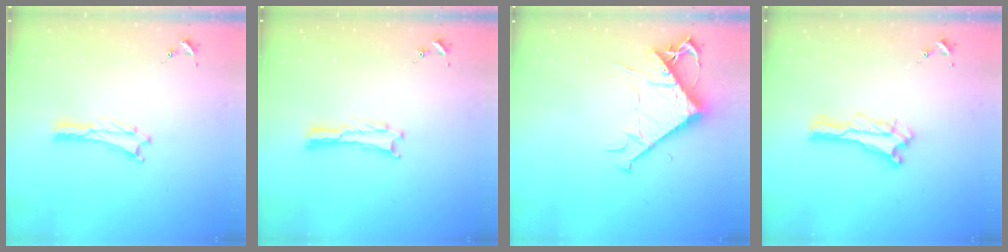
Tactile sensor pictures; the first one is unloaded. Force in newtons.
{"total": 0.0}
{"total": 8.5, "press": 8.4, "slide": 1.1}
{"total": 0.0}